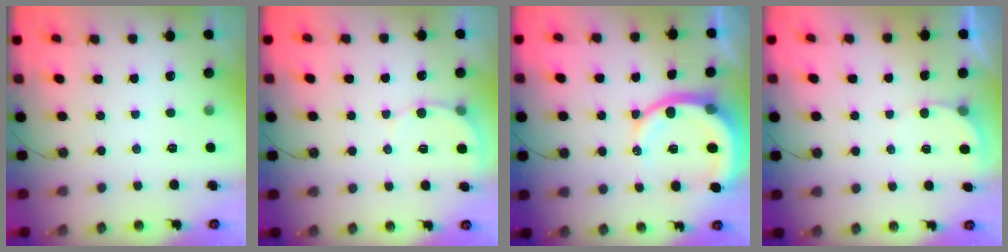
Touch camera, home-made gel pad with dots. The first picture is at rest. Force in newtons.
{"total": 4.9, "press": 4.9, "slide": 0.4}
{"total": 11.7, "press": 11.5, "slide": 1.6}
{"total": 3.2, "press": 3.2, "slide": 0.3}